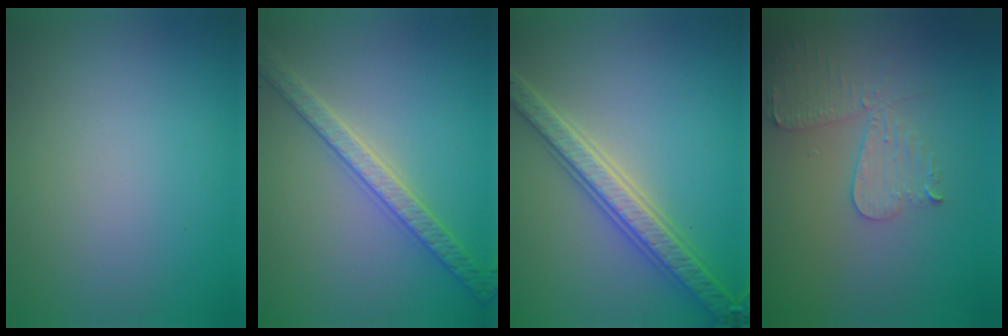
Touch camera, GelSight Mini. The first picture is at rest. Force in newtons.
{"total": 3.4, "press": 3.4, "slide": 0.6}
{"total": 4.8, "press": 4.7, "slide": 1.1}
{"total": 3.6, "press": 3.2, "slide": 1.6}